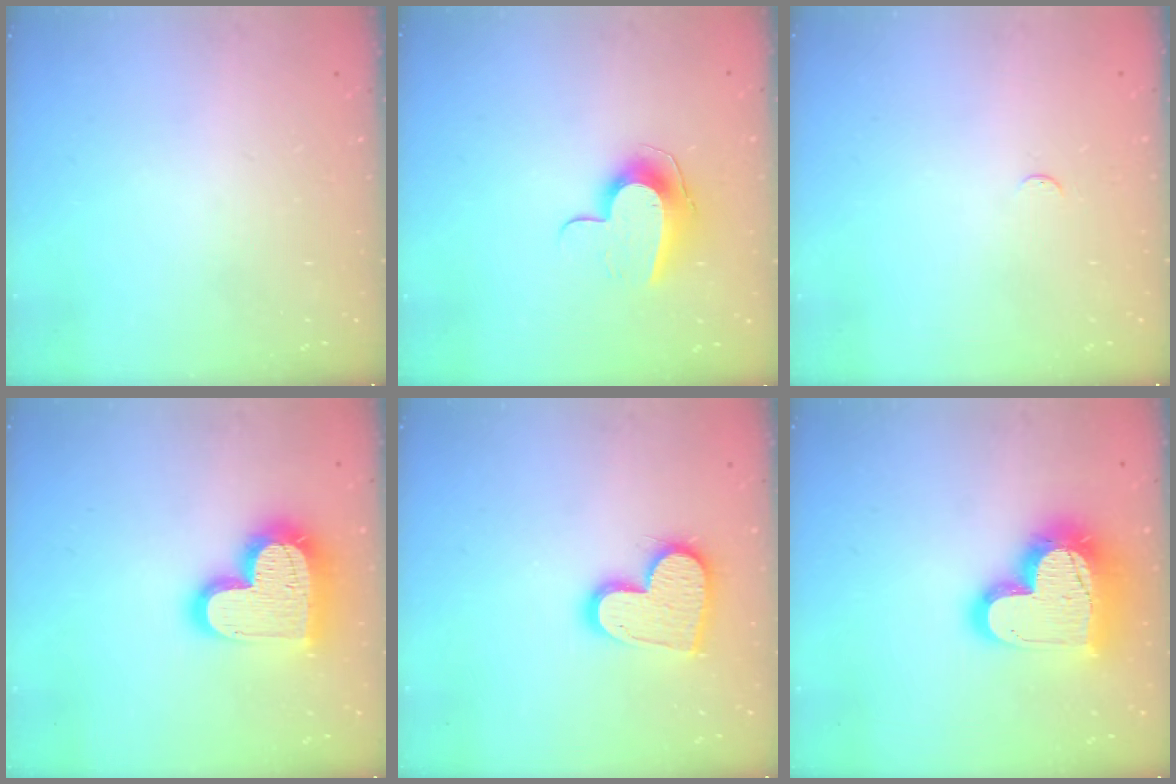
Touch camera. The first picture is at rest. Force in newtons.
{"total": 9.7, "press": 9.7, "slide": 1.0}
{"total": 3.2, "press": 3.2, "slide": 0.4}
{"total": 20.0, "press": 19.9, "slide": 1.4}
{"total": 14.9, "press": 14.9, "slide": 1.0}
{"total": 21.1, "press": 21.0, "slide": 1.7}